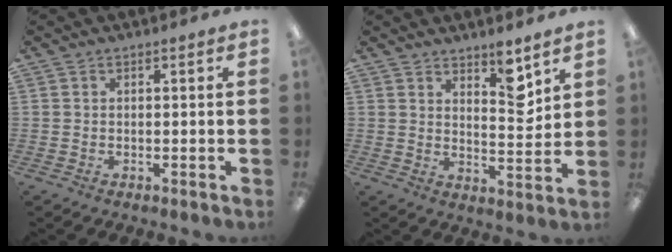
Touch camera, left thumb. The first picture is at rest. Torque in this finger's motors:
{"motor_torque": [1.19, 0.81, 0.79, -0.57, 0.05]}